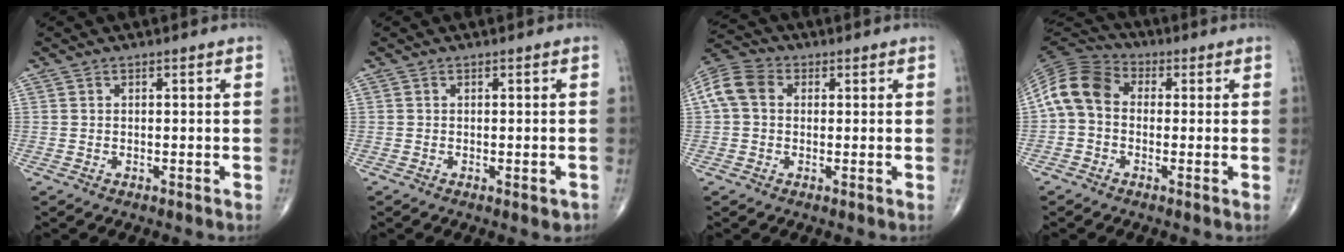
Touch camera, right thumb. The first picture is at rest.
{"total": 1.6, "force": [-0.7, 0.7, 1.3], "torque": [-0.009, -0.002, -0.006]}
{"total": 7.8, "force": [1.3, 6.0, 4.9], "torque": [-0.100, 0.027, 0.016]}
{"total": 10.3, "force": [0.1, 7.9, 6.5], "torque": [-0.117, 0.029, -0.014]}